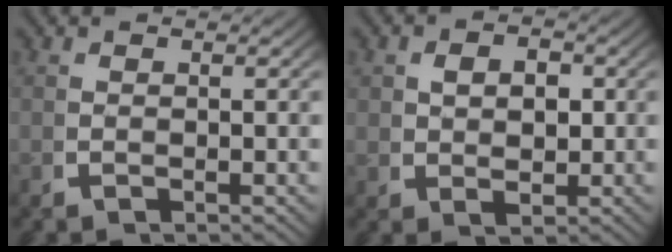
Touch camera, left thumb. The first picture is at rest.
{"total": 2.9, "force": [0.6, 2.1, 2.0], "torque": [-0.033, -0.014, 0.022]}